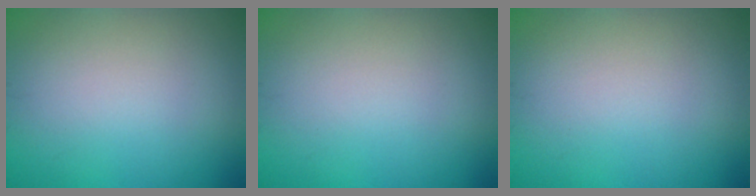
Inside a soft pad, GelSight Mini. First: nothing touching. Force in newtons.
{"total": 0.0}
{"total": 0.0}